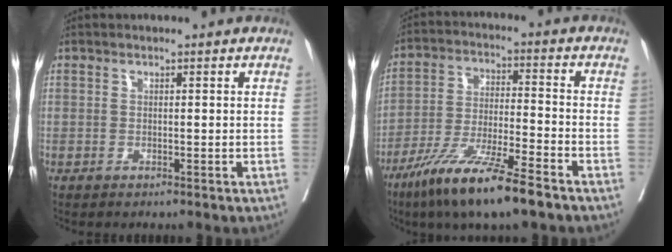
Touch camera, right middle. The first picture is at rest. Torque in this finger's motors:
{"motor_torque": [1.12, -1.01, 0.33, 0.09]}